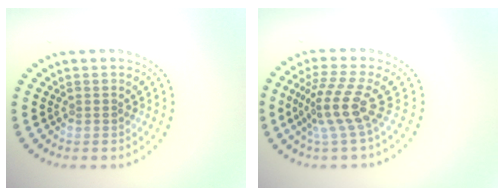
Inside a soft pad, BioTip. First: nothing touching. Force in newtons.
{"total": 3.7, "press": 2.6, "slide": 2.6}